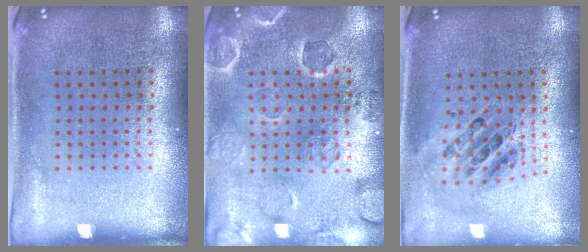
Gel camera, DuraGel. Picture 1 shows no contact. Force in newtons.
{"total": 0.6, "press": 0.5, "slide": 0.3}
{"total": 0.8, "press": 0.7, "slide": 0.1}